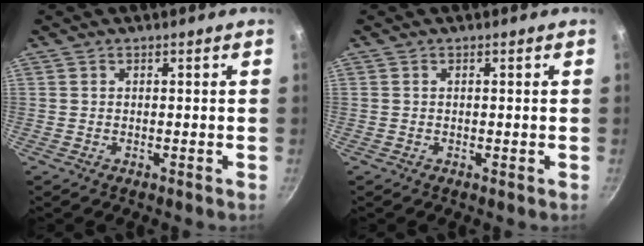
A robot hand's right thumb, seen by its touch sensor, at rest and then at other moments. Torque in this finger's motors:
{"motor_torque": [0.31, -0.07, 0.51, -0.01, 0.01]}